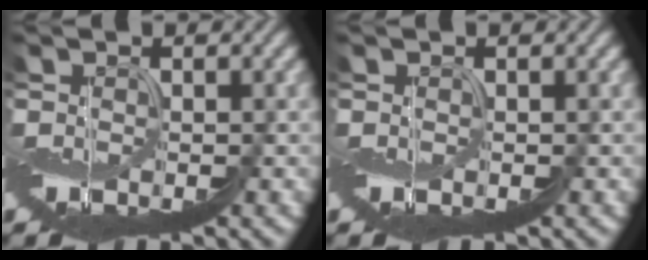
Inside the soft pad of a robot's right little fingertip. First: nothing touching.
{"total": 0.0}